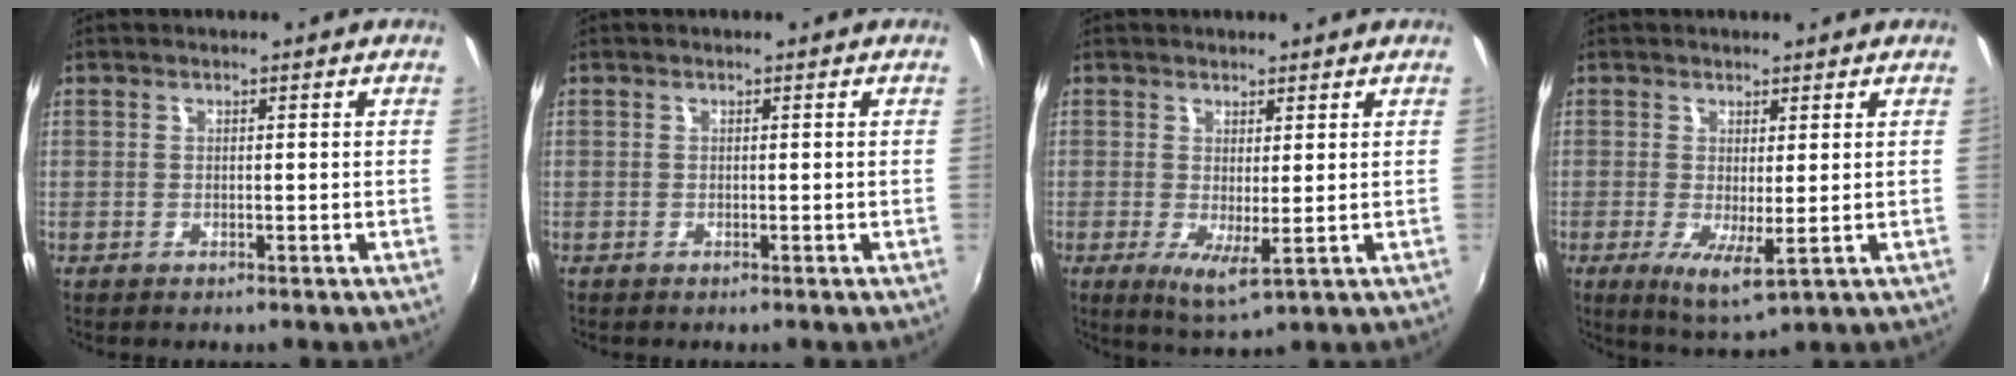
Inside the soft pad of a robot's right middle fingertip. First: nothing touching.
{"total": 0.0}
{"total": 4.4, "force": [0.4, 0.8, 4.3], "torque": [-0.072, -0.012, 0.011]}
{"total": 5.2, "force": [-0.3, 1.1, 5.0], "torque": [-0.088, -0.016, 0.000]}